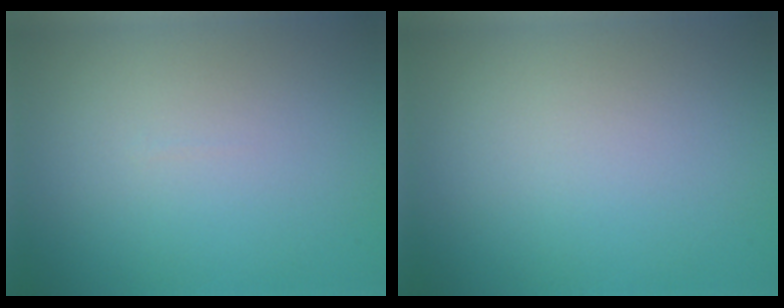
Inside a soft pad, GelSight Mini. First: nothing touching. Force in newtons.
{"total": 0.0}